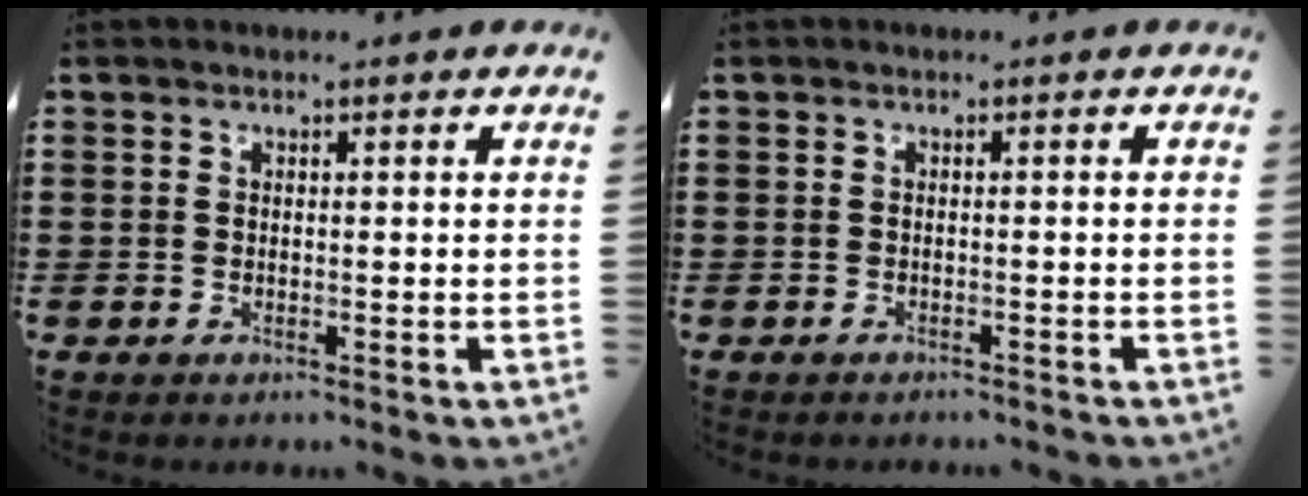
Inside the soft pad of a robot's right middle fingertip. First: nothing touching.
{"total": 0.7, "force": [-0.6, 0.1, 0.0], "torque": [-0.002, 0.001, -0.014]}